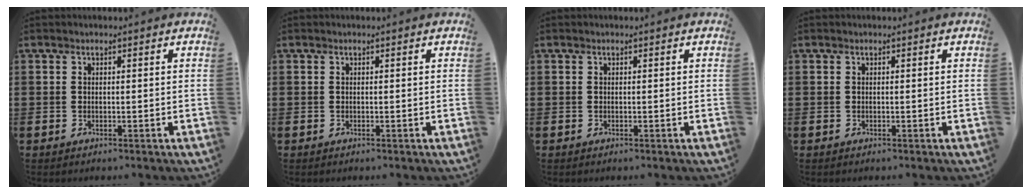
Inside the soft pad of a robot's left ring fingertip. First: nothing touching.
{"total": 0.0}
{"total": 0.0}
{"total": 0.0}